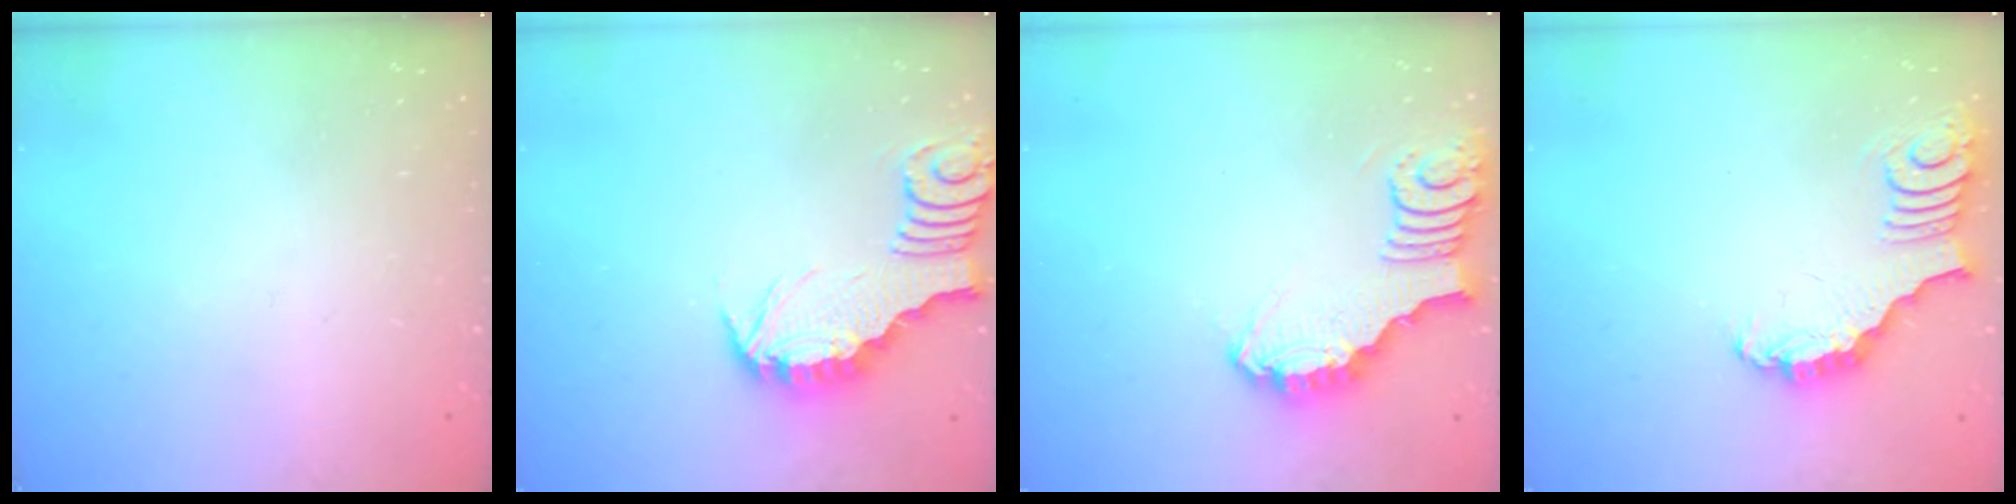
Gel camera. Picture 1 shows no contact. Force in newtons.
{"total": 3.1, "press": 3.1, "slide": 0.3}
{"total": 3.8, "press": 3.8, "slide": 0.2}
{"total": 3.4, "press": 3.3, "slide": 0.5}